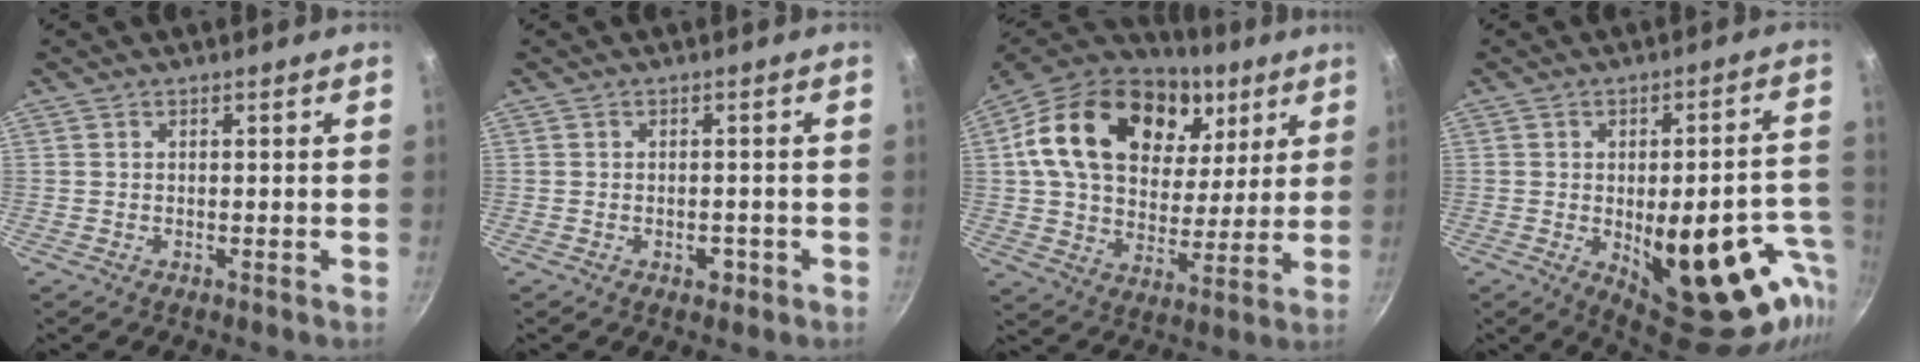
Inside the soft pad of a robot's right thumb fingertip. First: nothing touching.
{"total": 2.3, "force": [-1.0, 1.5, 1.4], "torque": [-0.009, 0.010, -0.009]}
{"total": 27.5, "force": [10.2, 18.4, 17.6], "torque": [-0.287, -0.014, 0.167]}
{"total": 24.0, "force": [-6.5, 10.6, 20.6], "torque": [-0.206, 0.005, -0.065]}